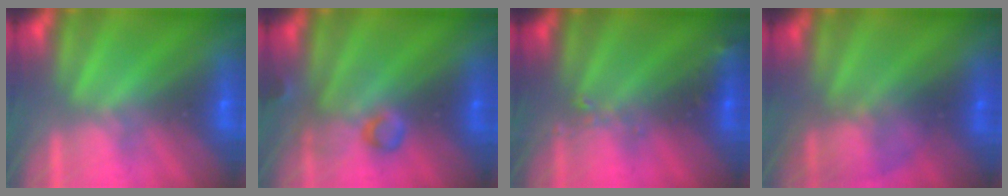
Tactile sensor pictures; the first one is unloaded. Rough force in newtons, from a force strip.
{"total": 2.9}
{"total": 2.4}
{"total": 2.2}